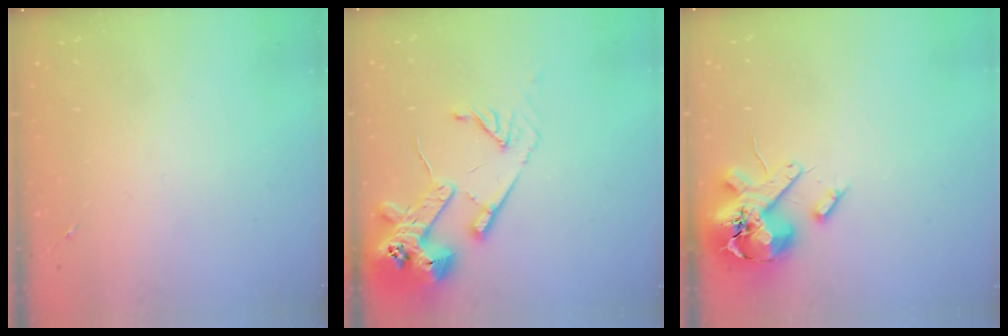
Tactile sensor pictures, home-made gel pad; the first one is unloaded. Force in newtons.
{"total": 16.6, "press": 16.5, "slide": 2.0}
{"total": 16.0, "press": 15.8, "slide": 2.6}